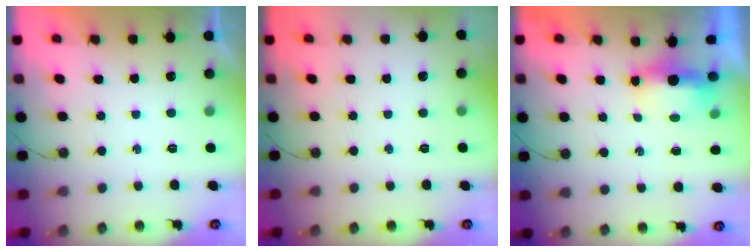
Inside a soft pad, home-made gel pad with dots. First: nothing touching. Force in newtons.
{"total": 0.0}
{"total": 5.2, "press": 5.0, "slide": 1.1}